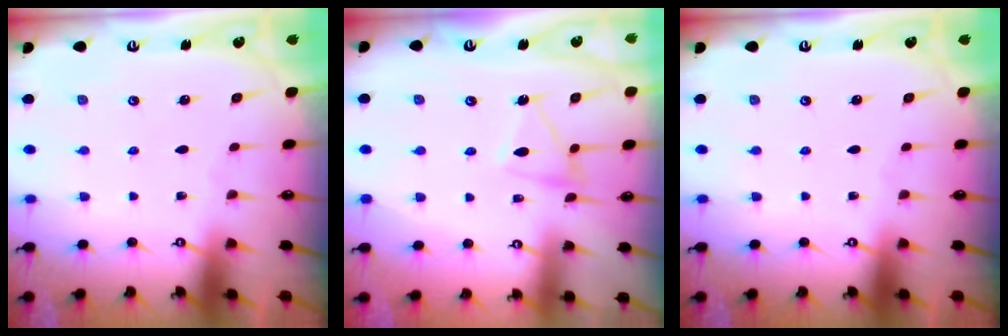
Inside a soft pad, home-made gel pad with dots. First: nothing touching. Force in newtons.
{"total": 11.0, "press": 11.0, "slide": 0.8}
{"total": 0.0}